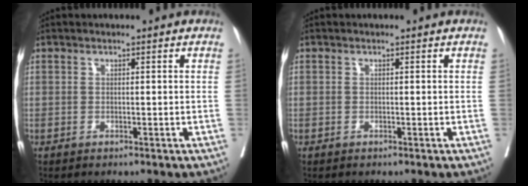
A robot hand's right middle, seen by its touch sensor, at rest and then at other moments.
{"total": 0.0}